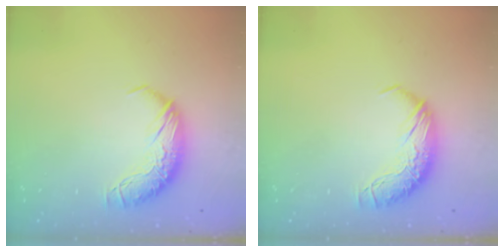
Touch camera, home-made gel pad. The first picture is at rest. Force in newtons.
{"total": 0.0}